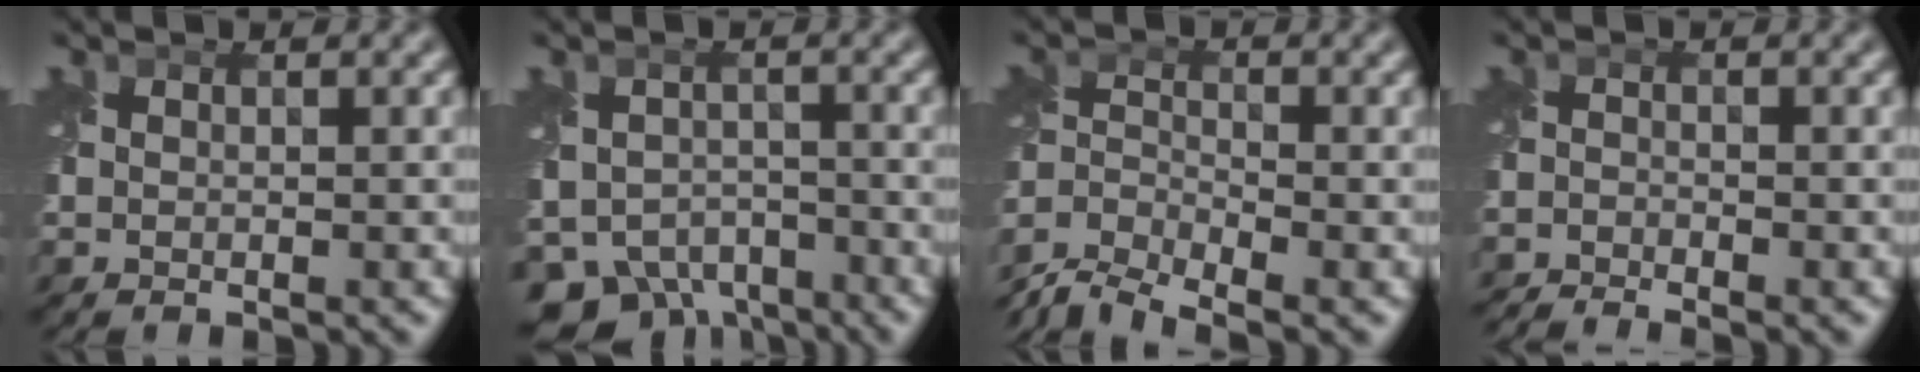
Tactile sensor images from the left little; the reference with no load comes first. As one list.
[{"total": 7.1, "force": [-4.8, 4.4, 2.8], "torque": [-0.047, -0.022, -0.082]}, {"total": 6.3, "force": [-5.5, 1.6, 2.6], "torque": [-0.051, -0.010, -0.114]}, {"total": 3.1, "force": [-3.0, 0.0, 0.7], "torque": [-0.017, -0.017, -0.065]}]